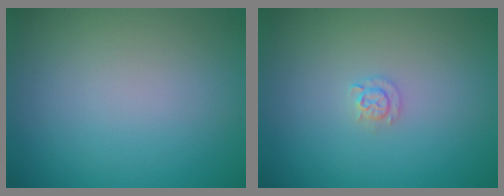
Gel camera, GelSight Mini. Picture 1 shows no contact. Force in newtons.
{"total": 1.1, "press": 1.1, "slide": 0.2}